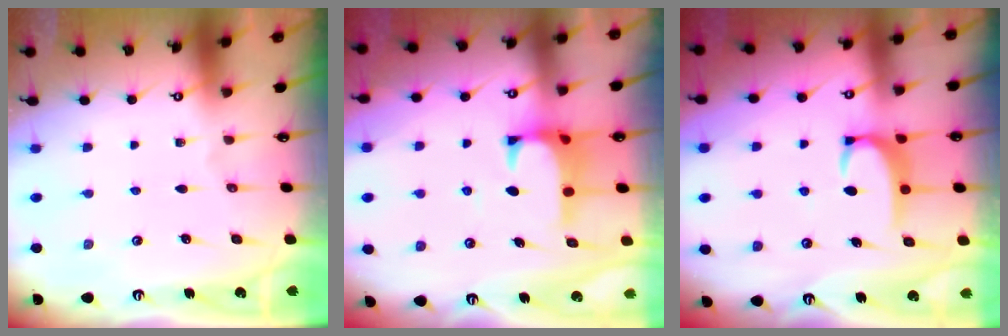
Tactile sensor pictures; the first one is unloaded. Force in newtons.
{"total": 1.4, "press": 1.2, "slide": 0.8}
{"total": 3.2, "press": 3.2, "slide": 0.3}